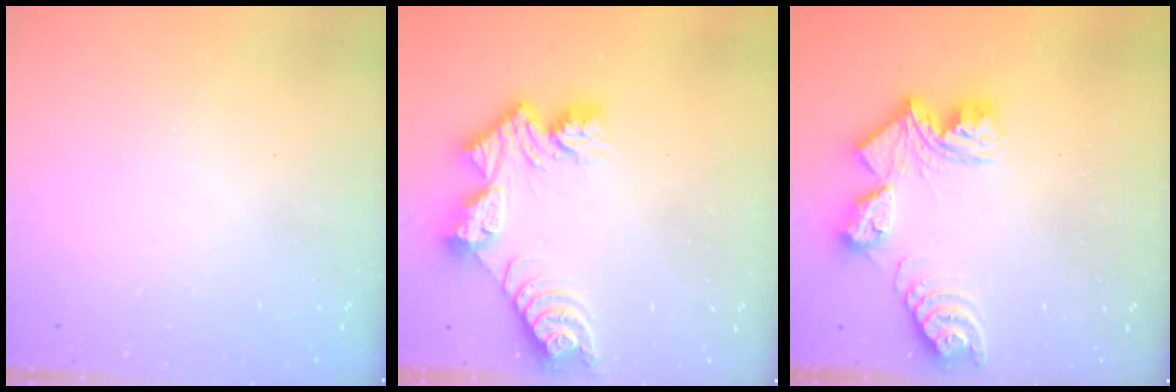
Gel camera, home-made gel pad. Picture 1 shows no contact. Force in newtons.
{"total": 11.0, "press": 11.0, "slide": 0.8}
{"total": 14.4, "press": 14.3, "slide": 1.6}